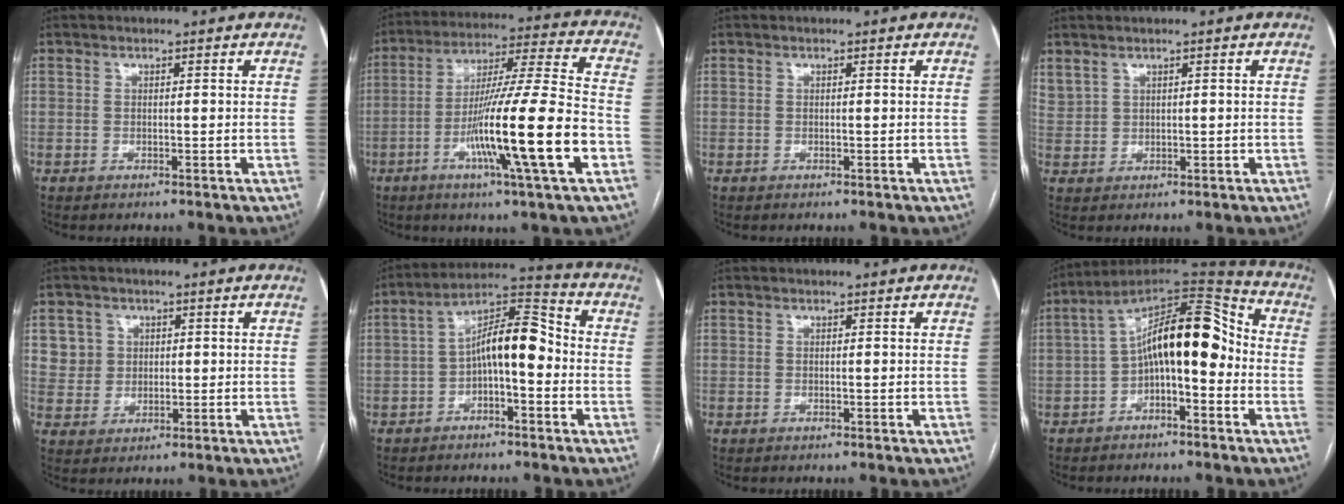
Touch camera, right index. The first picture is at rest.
{"total": 19.0, "force": [-6.2, -0.6, 18.0], "torque": [-0.308, -0.012, -0.110]}
{"total": 0.0}
{"total": 2.9, "force": [2.2, 1.6, 0.9], "torque": [-0.025, 0.009, 0.057]}
{"total": 4.9, "force": [1.7, 4.6, 0.2], "torque": [0.006, 0.009, 0.036]}
{"total": 9.7, "force": [-1.4, 3.1, 9.0], "torque": [-0.155, 0.041, -0.023]}
{"total": 0.0}
{"total": 14.5, "force": [-1.1, 5.3, 13.5], "torque": [-0.219, 0.058, -0.017]}